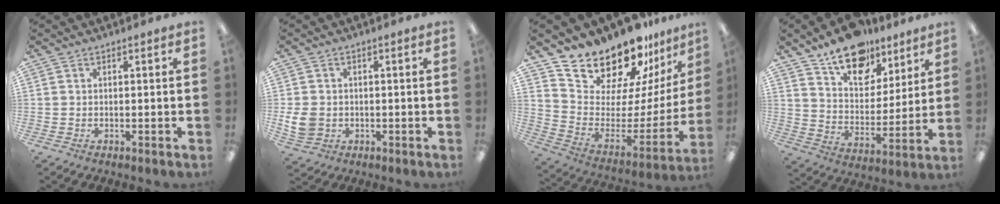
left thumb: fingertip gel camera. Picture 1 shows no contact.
{"total": 6.1, "force": [-0.4, 5.2, 3.2], "torque": [-0.068, 0.005, -0.006]}
{"total": 19.8, "force": [18.4, 6.1, 4.0], "torque": [-0.077, -0.164, 0.333]}
{"total": 16.2, "force": [11.9, 8.7, 6.7], "torque": [-0.102, -0.070, 0.214]}